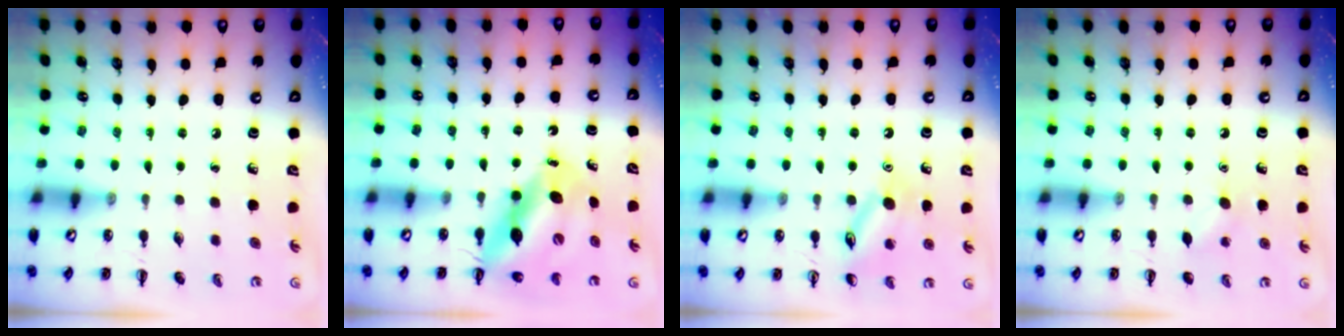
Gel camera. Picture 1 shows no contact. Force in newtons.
{"total": 11.2, "press": 10.8, "slide": 3.2}
{"total": 12.0, "press": 12.0, "slide": 0.8}
{"total": 3.8, "press": 3.7, "slide": 0.8}